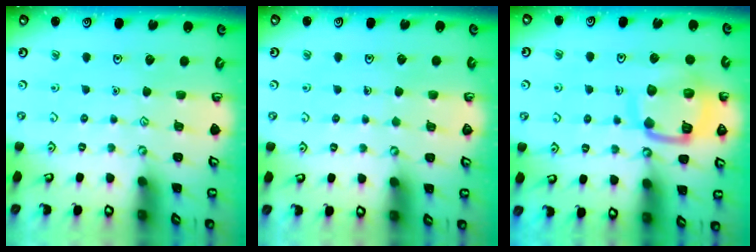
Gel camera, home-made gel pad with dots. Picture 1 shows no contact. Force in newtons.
{"total": 0.8, "press": 0.8, "slide": 0.3}
{"total": 13.4, "press": 13.4, "slide": 1.4}